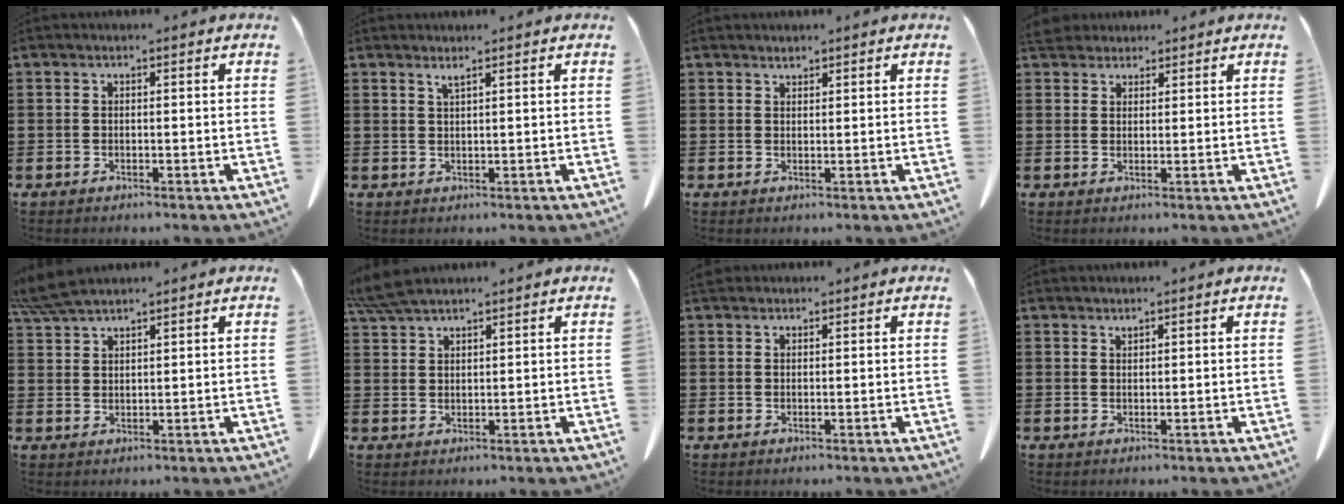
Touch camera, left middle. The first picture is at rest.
{"total": 1.2, "force": [0.9, -0.2, 0.7], "torque": [-0.014, -0.004, 0.019]}
{"total": 1.2, "force": [1.2, 0.2, 0.0], "torque": [-0.003, -0.002, 0.025]}
{"total": 3.6, "force": [3.3, 1.1, 1.0], "torque": [-0.030, -0.003, 0.065]}
{"total": 5.1, "force": [4.5, 0.6, 2.4], "torque": [-0.060, -0.007, 0.086]}
{"total": 4.5, "force": [3.9, 0.5, 2.2], "torque": [-0.055, -0.005, 0.075]}
{"total": 1.3, "force": [1.2, 0.5, 0.4], "torque": [-0.012, 0.002, 0.024]}
{"total": 0.9, "force": [0.9, 0.0, 0.1], "torque": [-0.004, -0.004, 0.018]}